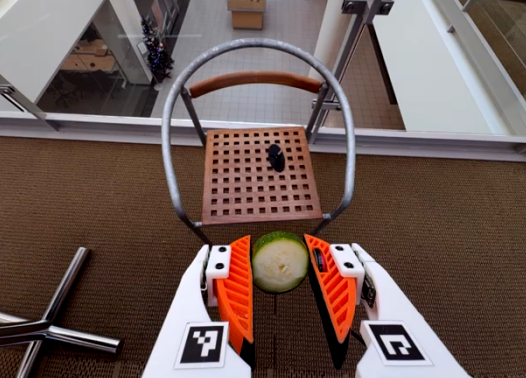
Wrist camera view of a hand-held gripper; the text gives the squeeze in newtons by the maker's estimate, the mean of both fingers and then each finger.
{"total": 8.9, "left": 9.3, "right": 8.5}